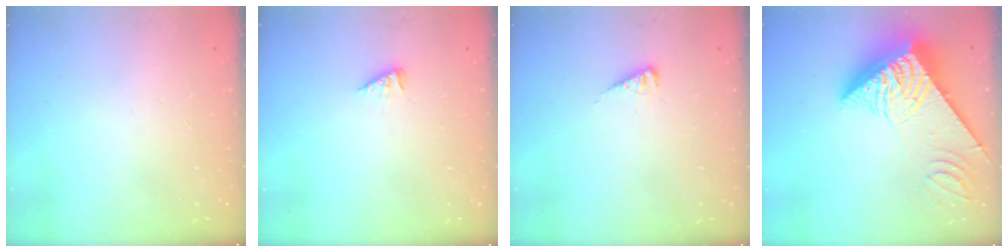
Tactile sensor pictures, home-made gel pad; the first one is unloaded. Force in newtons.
{"total": 2.5, "press": 2.5, "slide": 0.4}
{"total": 3.3, "press": 3.3, "slide": 0.3}
{"total": 14.3, "press": 14.2, "slide": 1.5}